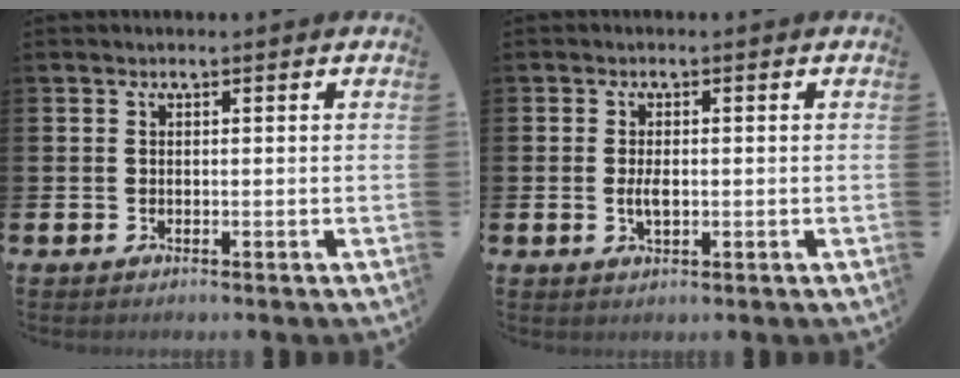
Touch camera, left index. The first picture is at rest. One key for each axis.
{"total": 2.2, "fx": -0.1, "fy": 1.0, "fz": 2.0, "tx": -0.033, "ty": -0.002, "tz": -0.003}